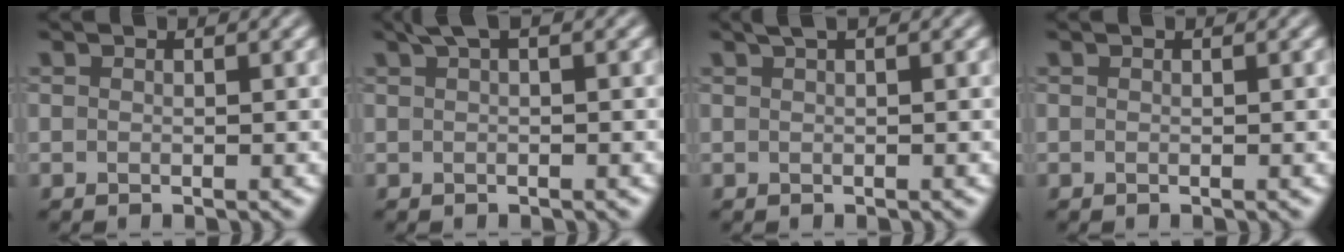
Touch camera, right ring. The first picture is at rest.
{"total": 1.2, "force": [0.8, 0.4, 0.9], "torque": [-0.016, 0.008, 0.013]}
{"total": 0.9, "force": [0.6, 0.3, 0.7], "torque": [-0.012, 0.007, 0.010]}
{"total": 0.0}